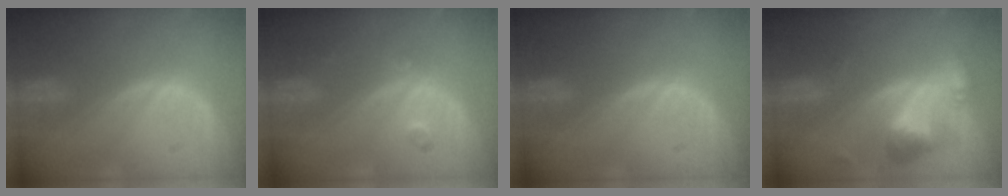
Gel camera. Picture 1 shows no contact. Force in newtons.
{"total": 2.1, "press": 1.8, "slide": 1.1}
{"total": 0.0}
{"total": 6.5, "press": 5.9, "slide": 2.5}